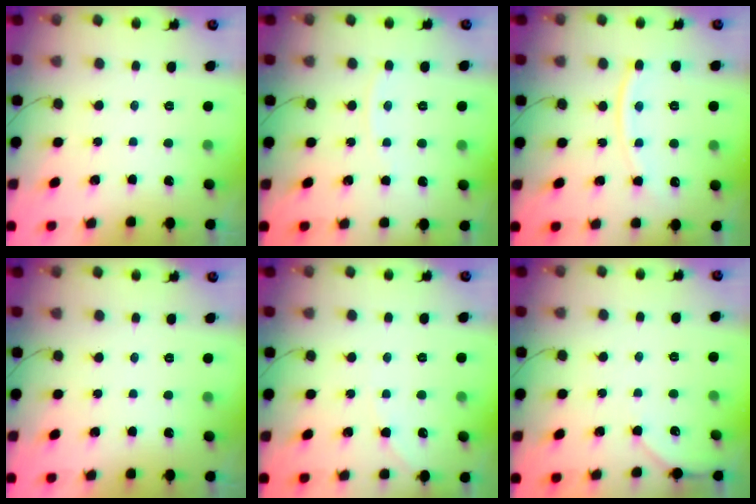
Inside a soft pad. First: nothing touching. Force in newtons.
{"total": 2.9, "press": 2.9, "slide": 0.3}
{"total": 11.3, "press": 11.2, "slide": 0.8}
{"total": 0.0}
{"total": 4.0, "press": 4.0, "slide": 0.6}
{"total": 3.2, "press": 3.2, "slide": 0.5}